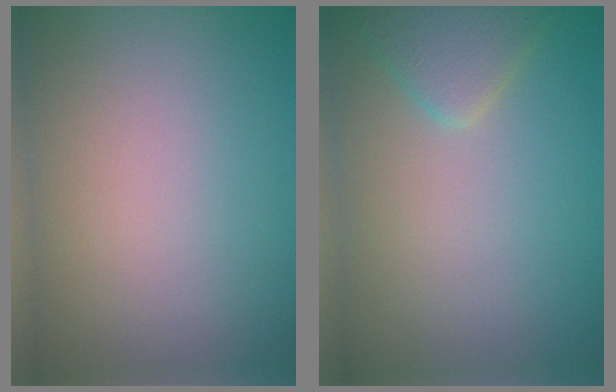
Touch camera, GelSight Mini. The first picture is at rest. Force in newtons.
{"total": 2.3, "press": 2.3, "slide": 0.2}